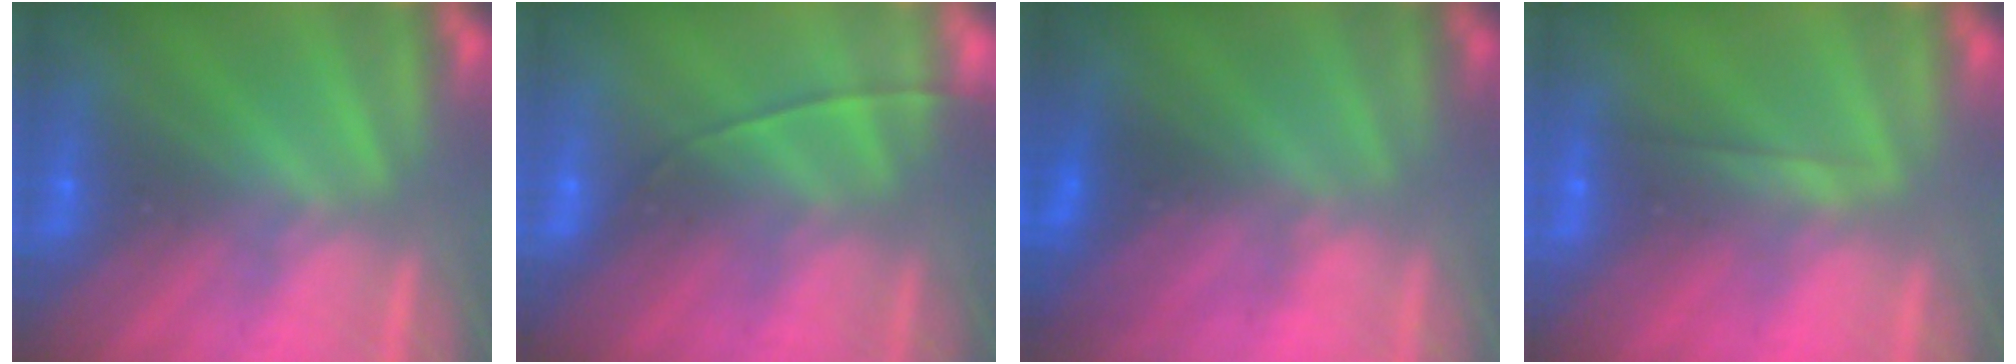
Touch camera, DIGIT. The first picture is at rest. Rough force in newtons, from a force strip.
{"total": 1.9}
{"total": 2.4}
{"total": 1.9}